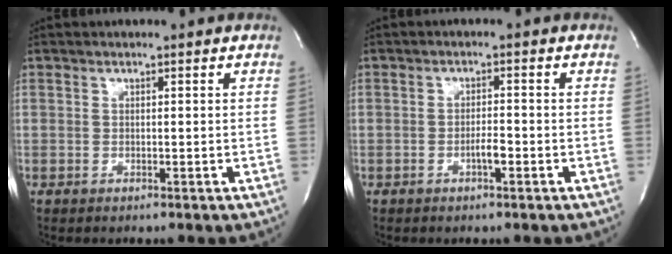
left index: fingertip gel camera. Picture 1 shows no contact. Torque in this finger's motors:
{"motor_torque": [0.49, 0.00, 0.02, 0.01]}